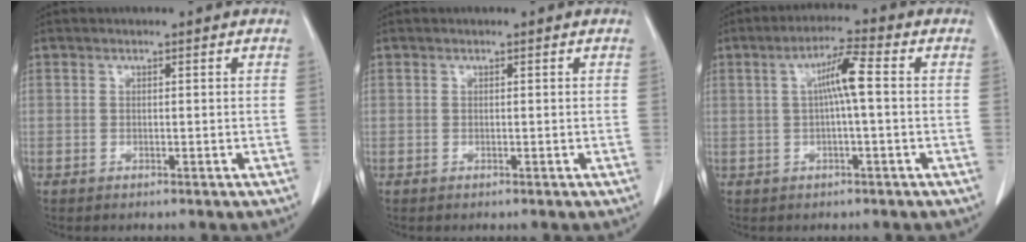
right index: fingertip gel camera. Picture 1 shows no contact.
{"total": 0.0}
{"total": 5.5, "force": [0.5, 0.2, 5.5], "torque": [-0.100, 0.014, 0.008]}